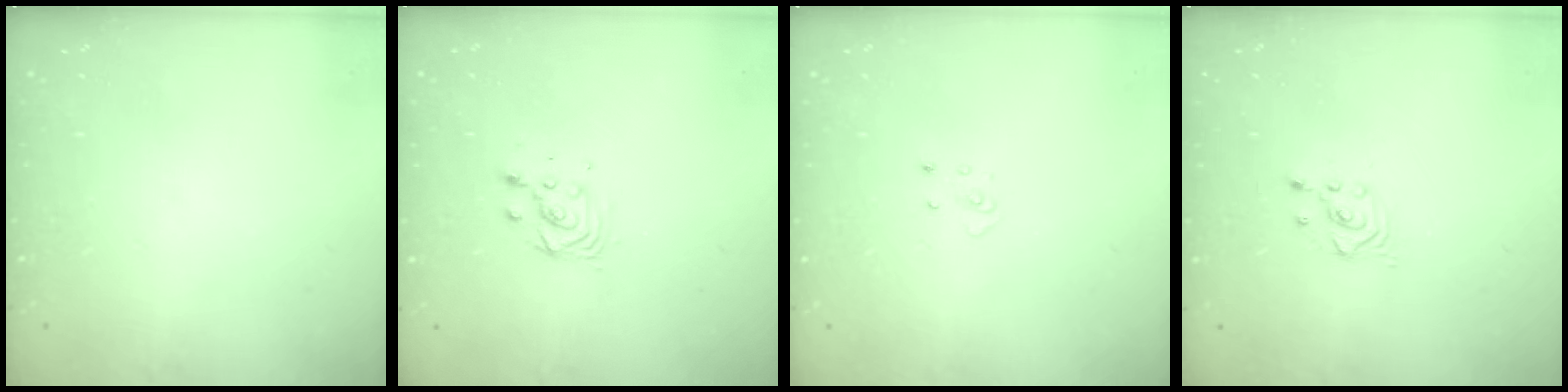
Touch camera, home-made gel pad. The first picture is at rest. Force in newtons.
{"total": 4.2, "press": 4.2, "slide": 0.3}
{"total": 3.4, "press": 3.4, "slide": 0.1}
{"total": 2.5, "press": 2.5, "slide": 0.3}